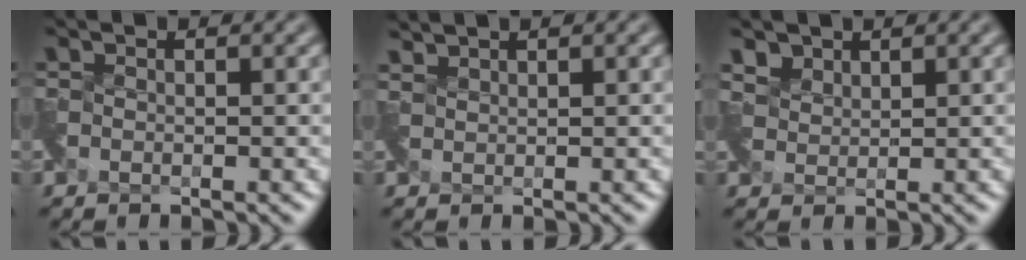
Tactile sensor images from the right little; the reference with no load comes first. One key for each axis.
{"total": 1.4, "fx": 1.4, "fy": 0.0, "fz": -0.4, "tx": 0.002, "ty": 0.011, "tz": 0.035}
{"total": 2.3, "fx": 2.1, "fy": 1.0, "fz": -0.5, "tx": 0.002, "ty": 0.003, "tz": 0.048}